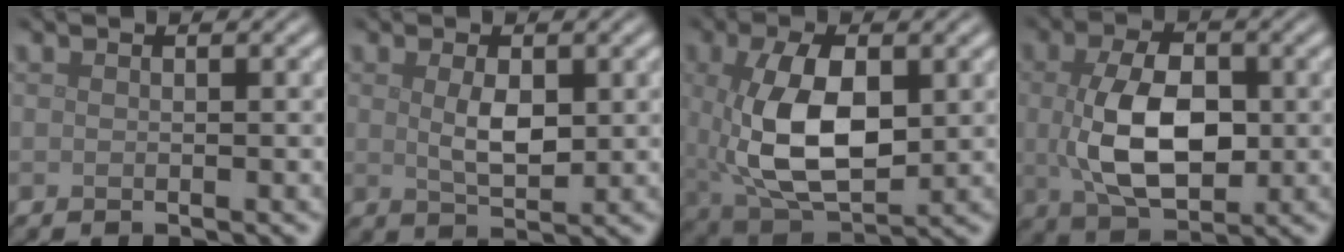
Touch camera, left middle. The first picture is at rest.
{"total": 2.9, "force": [0.5, 1.4, 2.5], "torque": [-0.054, -0.005, 0.014]}
{"total": 9.2, "force": [0.5, 4.9, 7.7], "torque": [-0.166, -0.011, 0.018]}
{"total": 7.8, "force": [0.0, 4.5, 6.3], "torque": [-0.134, -0.004, 0.003]}